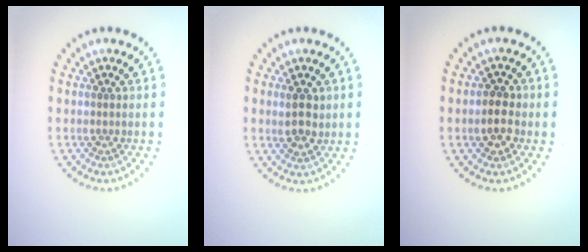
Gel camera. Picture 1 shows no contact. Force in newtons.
{"total": 2.4, "press": 2.3, "slide": 0.5}
{"total": 2.5, "press": 2.4, "slide": 0.6}